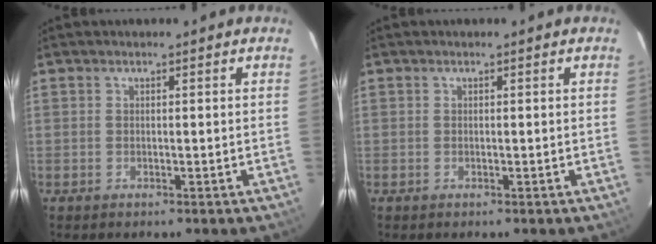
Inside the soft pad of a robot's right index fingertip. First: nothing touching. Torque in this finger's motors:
{"motor_torque": [0.00, 0.00, 0.02, 0.01]}